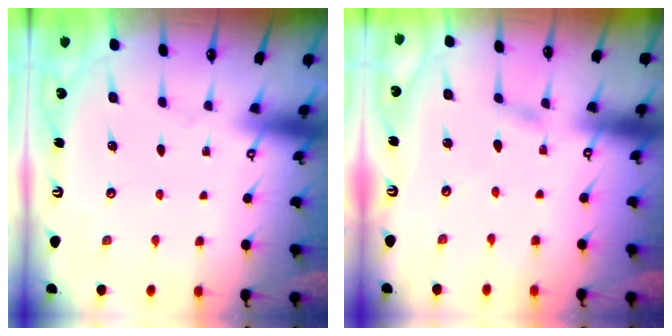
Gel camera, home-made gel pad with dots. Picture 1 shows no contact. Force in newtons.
{"total": 1.9, "press": 1.9, "slide": 0.2}